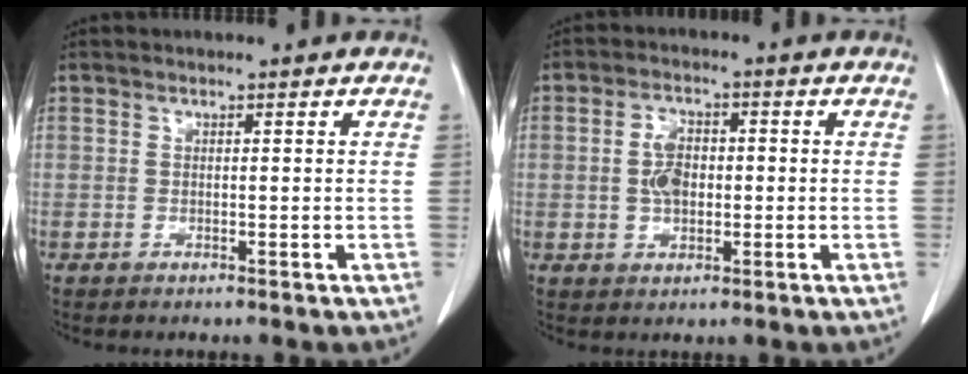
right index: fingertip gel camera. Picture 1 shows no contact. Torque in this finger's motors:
{"motor_torque": [0.16, 0.03, 0.08, 0.05]}